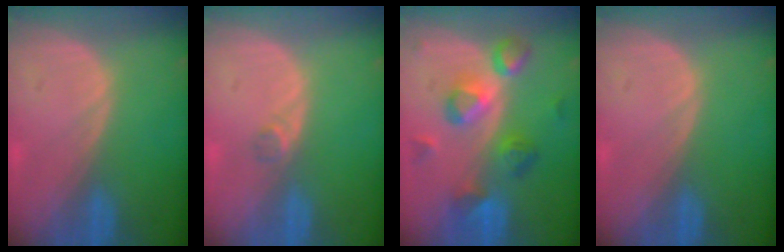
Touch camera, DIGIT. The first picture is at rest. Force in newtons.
{"total": 1.3, "press": 1.1, "slide": 0.7}
{"total": 7.9, "press": 7.8, "slide": 1.1}
{"total": 0.0}